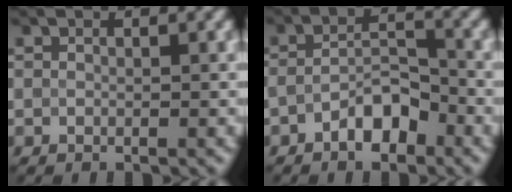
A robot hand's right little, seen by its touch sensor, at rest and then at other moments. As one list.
[{"total": 3.3, "force": [-2.0, 1.3, 2.2], "torque": [-0.037, 0.009, -0.037]}]